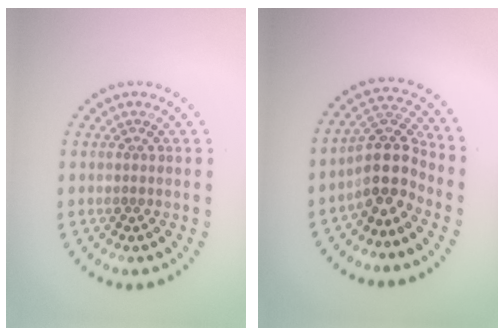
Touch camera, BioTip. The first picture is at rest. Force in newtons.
{"total": 4.3, "press": 3.5, "slide": 2.5}